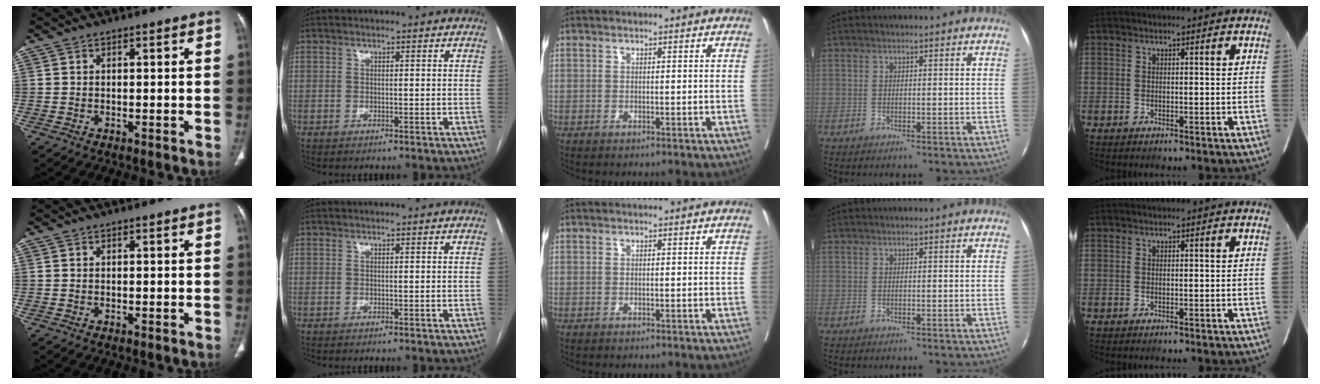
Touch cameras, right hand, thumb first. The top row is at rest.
{}